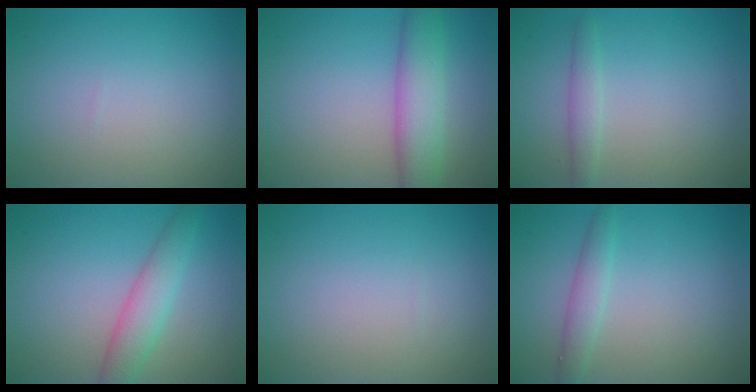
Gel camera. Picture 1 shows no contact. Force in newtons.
{"total": 5.1, "press": 5.1, "slide": 0.2}
{"total": 1.5, "press": 1.5, "slide": 0.1}
{"total": 3.4, "press": 3.4, "slide": 0.2}
{"total": 0.0}
{"total": 1.9, "press": 1.9, "slide": 0.1}